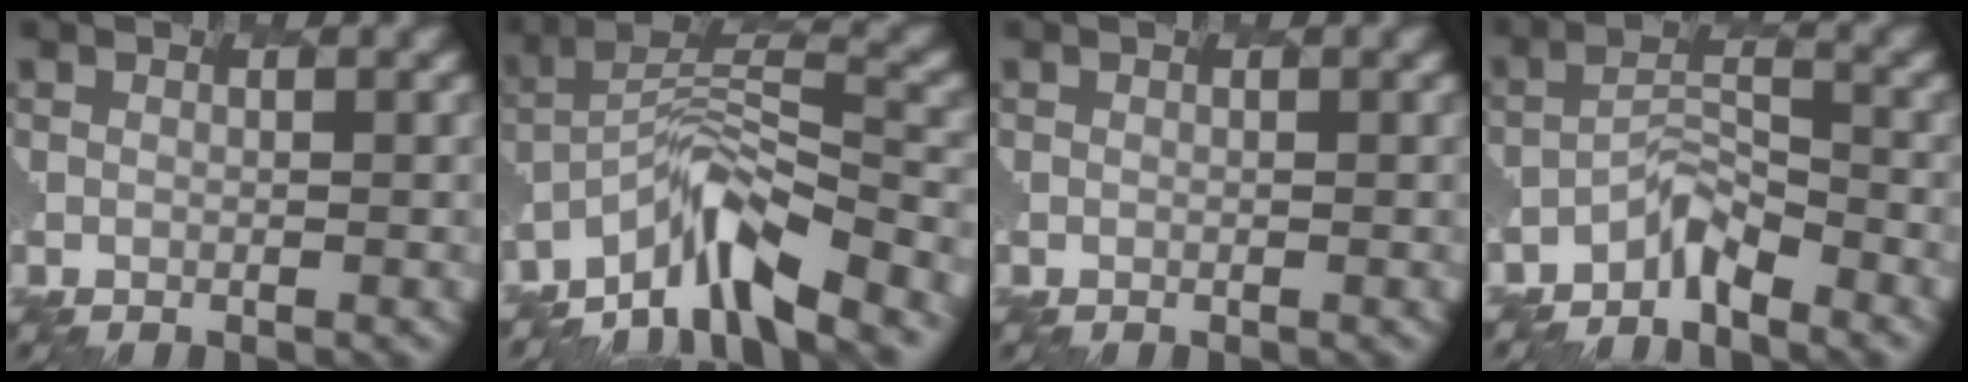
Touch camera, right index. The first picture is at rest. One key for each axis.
{"total": 7.1, "fx": -5.7, "fy": 1.6, "fz": 3.9, "tx": -0.074, "ty": 0.011, "tz": -0.119}
{"total": 0.0}
{"total": 2.6, "fx": -2.5, "fy": 0.5, "fz": 0.5, "tx": -0.021, "ty": 0.011, "tz": -0.057}